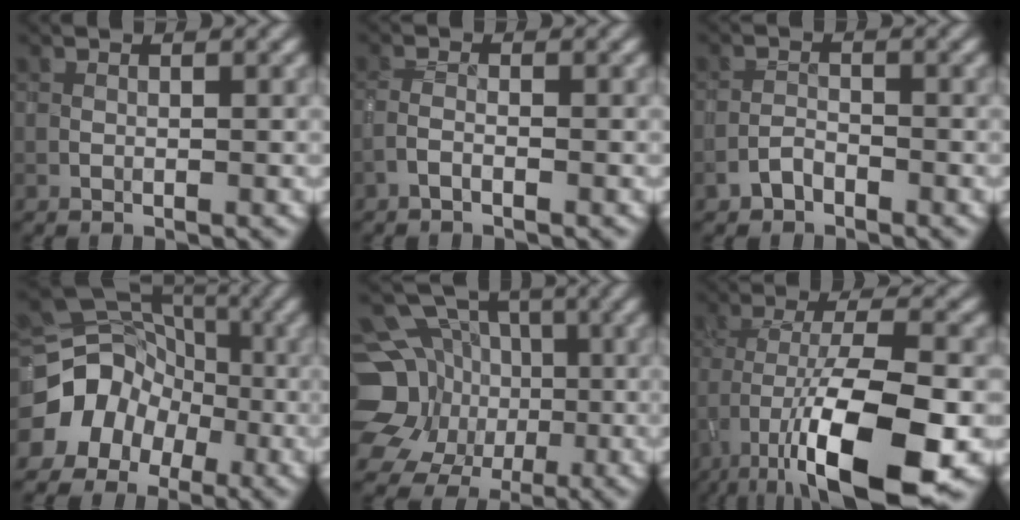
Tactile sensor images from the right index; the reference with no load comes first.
{"total": 1.2, "force": [-0.9, 0.2, 0.8], "torque": [-0.017, 0.002, -0.021]}
{"total": 1.2, "force": [-1.0, 0.6, 0.4], "torque": [-0.004, 0.007, -0.021]}
{"total": 10.2, "force": [-4.0, 8.9, 3.1], "torque": [-0.036, -0.017, -0.086]}
{"total": 12.7, "force": [-1.4, 11.5, 5.3], "torque": [-0.139, 0.012, -0.041]}
{"total": 14.3, "force": [-6.5, 4.8, 11.7], "torque": [-0.209, -0.009, -0.110]}